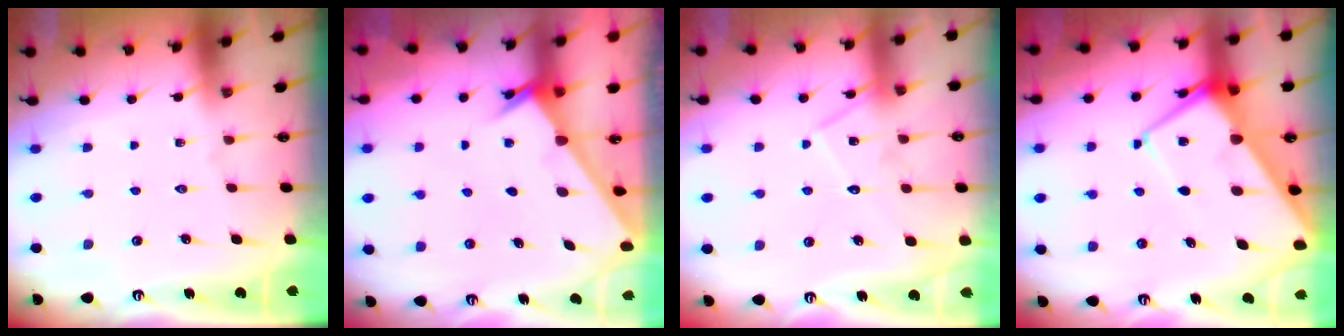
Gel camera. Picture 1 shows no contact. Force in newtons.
{"total": 2.4, "press": 2.4, "slide": 0.2}
{"total": 12.9, "press": 12.9, "slide": 0.9}
{"total": 10.4, "press": 10.3, "slide": 1.0}